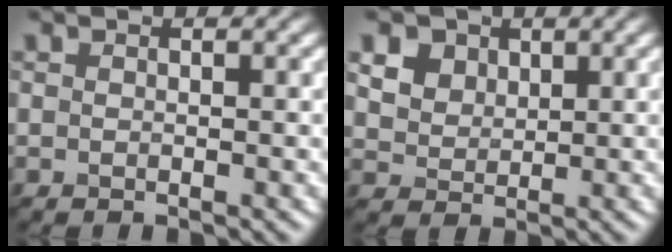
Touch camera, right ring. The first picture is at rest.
{"total": 4.7, "force": [3.2, 3.1, 1.5], "torque": [-0.079, 0.012, 0.085]}